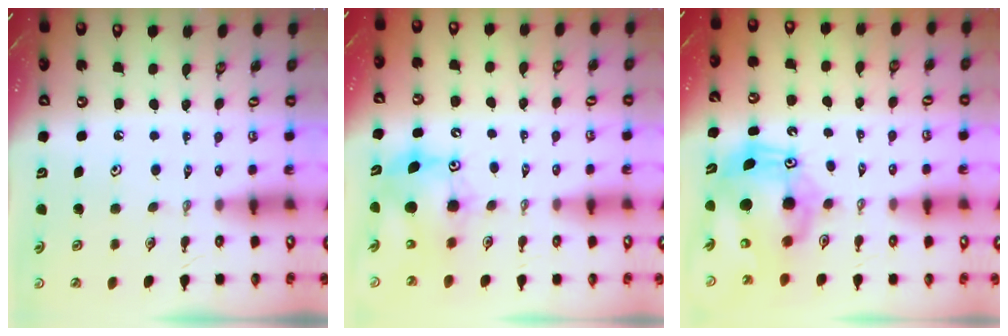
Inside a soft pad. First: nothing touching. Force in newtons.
{"total": 8.8, "press": 8.8, "slide": 0.6}
{"total": 12.5, "press": 12.3, "slide": 2.4}